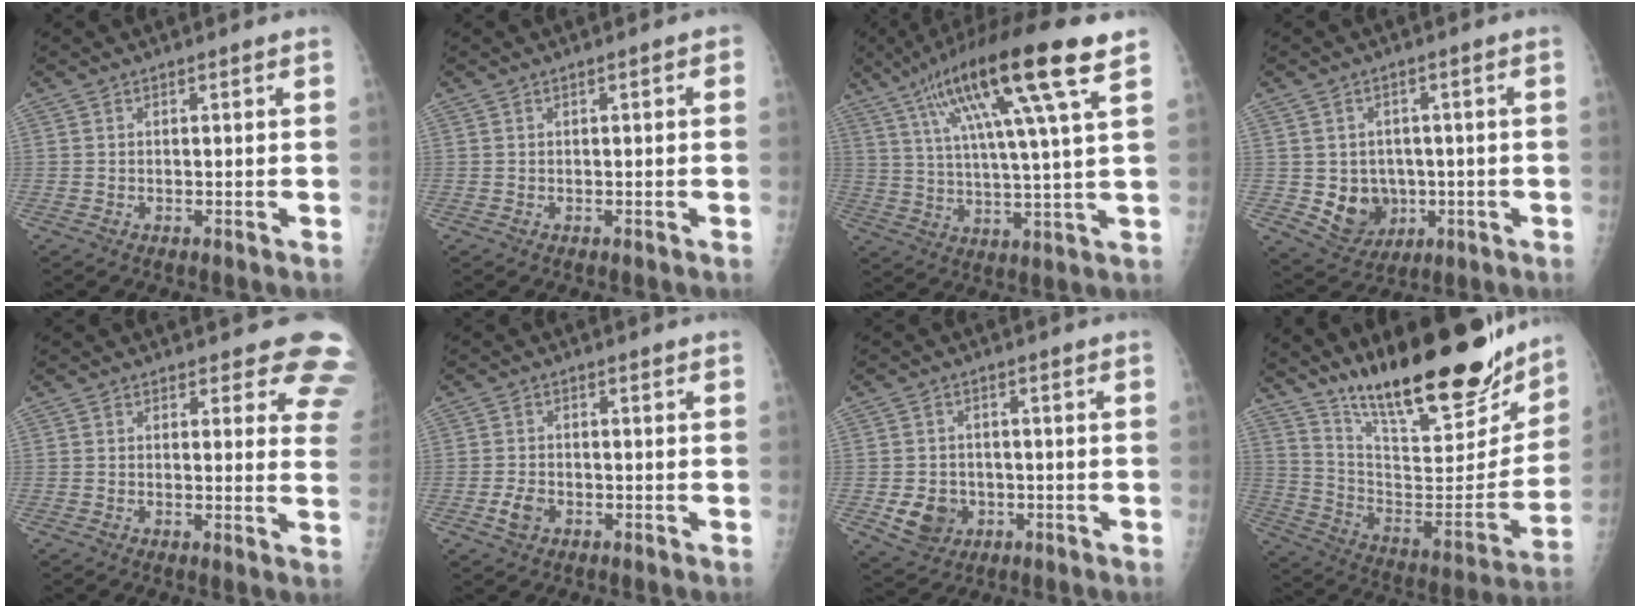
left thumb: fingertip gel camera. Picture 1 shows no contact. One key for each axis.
{"total": 1.0, "fx": 0.2, "fy": 0.4, "fz": 0.9, "tx": -0.009, "ty": 0.003, "tz": 0.000}
{"total": 19.4, "fx": 9.6, "fy": 1.5, "fz": 16.8, "tx": -0.288, "ty": -0.009, "tz": 0.158}
{"total": 8.3, "fx": -1.0, "fy": 7.4, "fz": 3.6, "tx": -0.019, "ty": 0.000, "tz": 0.003}
{"total": 8.5, "fx": 7.3, "fy": 3.6, "fz": 2.5, "tx": 0.026, "ty": -0.034, "tz": 0.046}
{"total": 2.9, "fx": -1.3, "fy": 2.0, "fz": 1.6, "tx": -0.030, "ty": 0.004, "tz": -0.025}
{"total": 6.2, "fx": -1.7, "fy": 5.4, "fz": 2.5, "tx": -0.024, "ty": 0.006, "tz": -0.021}
{"total": 27.2, "fx": 20.9, "fy": 7.2, "fz": 15.9, "tx": -0.214, "ty": -0.100, "tz": 0.333}